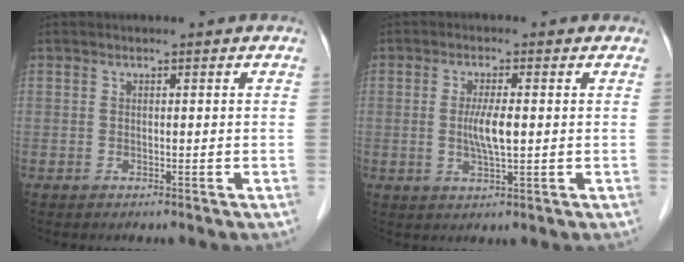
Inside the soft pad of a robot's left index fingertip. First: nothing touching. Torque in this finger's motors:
{"motor_torque": [0.66, 0.43, 0.11, 0.07]}